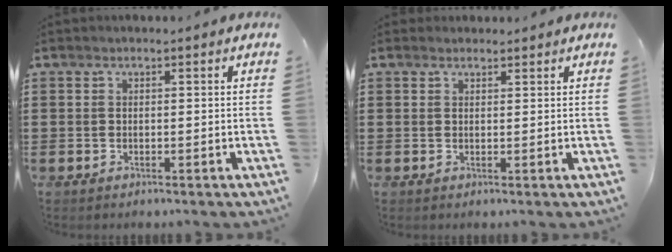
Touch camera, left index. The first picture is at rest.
{"total": 1.1, "force": [1.1, 0.4, 0.1], "torque": [-0.004, 0.002, 0.021]}